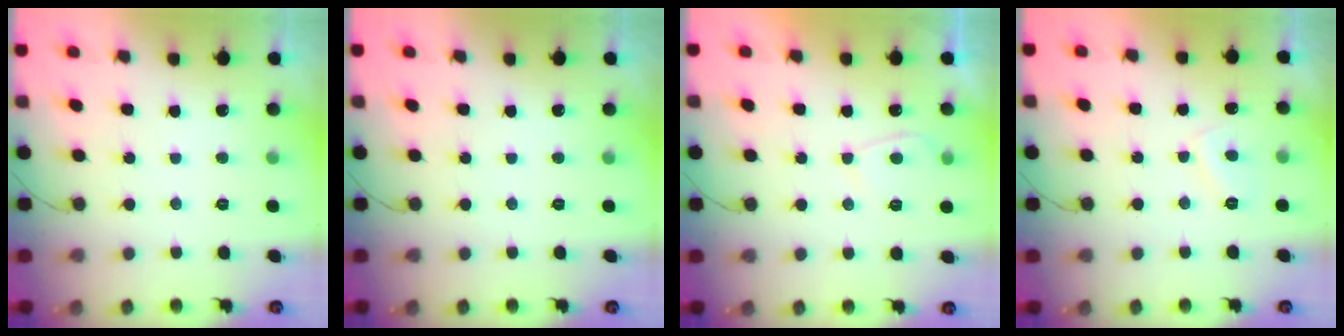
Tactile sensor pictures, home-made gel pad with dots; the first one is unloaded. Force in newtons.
{"total": 0.0}
{"total": 2.7, "press": 2.6, "slide": 0.6}
{"total": 3.7, "press": 3.6, "slide": 0.5}